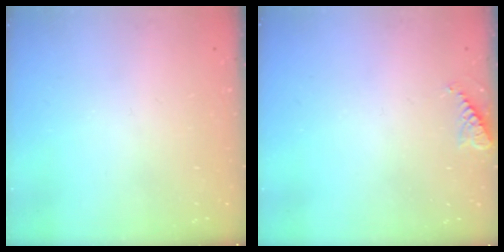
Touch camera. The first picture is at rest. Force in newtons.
{"total": 5.3, "press": 5.3, "slide": 0.5}